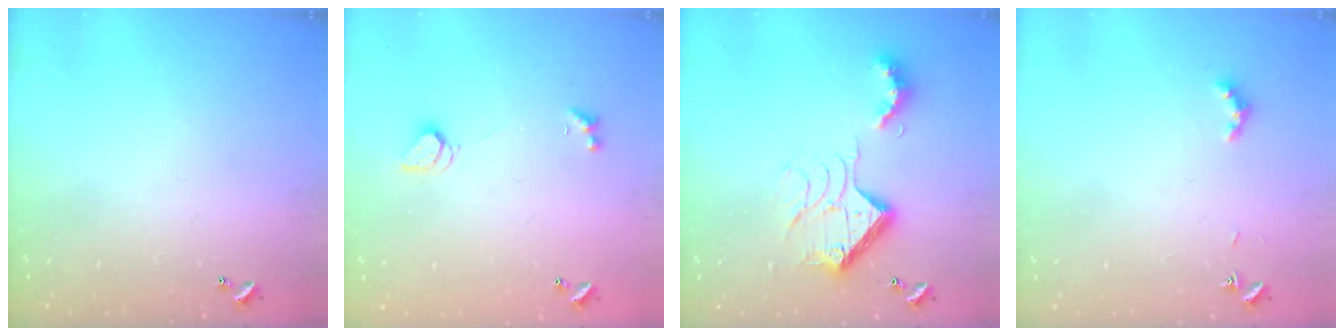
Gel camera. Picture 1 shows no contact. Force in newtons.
{"total": 1.7, "press": 1.7, "slide": 0.4}
{"total": 15.7, "press": 15.7, "slide": 1.2}
{"total": 3.5, "press": 3.4, "slide": 1.0}